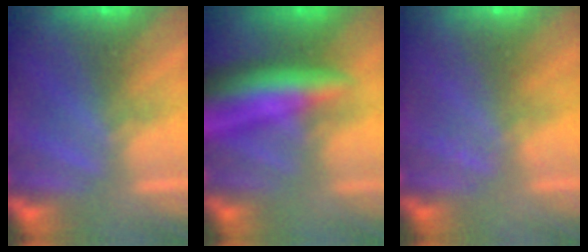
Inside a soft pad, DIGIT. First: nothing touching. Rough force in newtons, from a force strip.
{"total": 7.7}
{"total": 2.1}